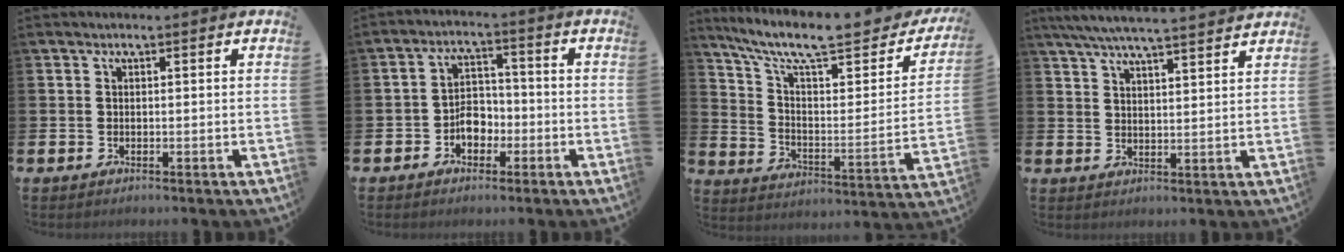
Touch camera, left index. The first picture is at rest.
{"total": 3.9, "force": [-1.8, 2.8, 2.0], "torque": [-0.032, 0.006, -0.041]}
{"total": 9.8, "force": [7.9, 2.4, 5.4], "torque": [-0.125, -0.062, 0.128]}
{"total": 6.2, "force": [5.9, 0.0, 1.9], "torque": [-0.052, -0.028, 0.106]}